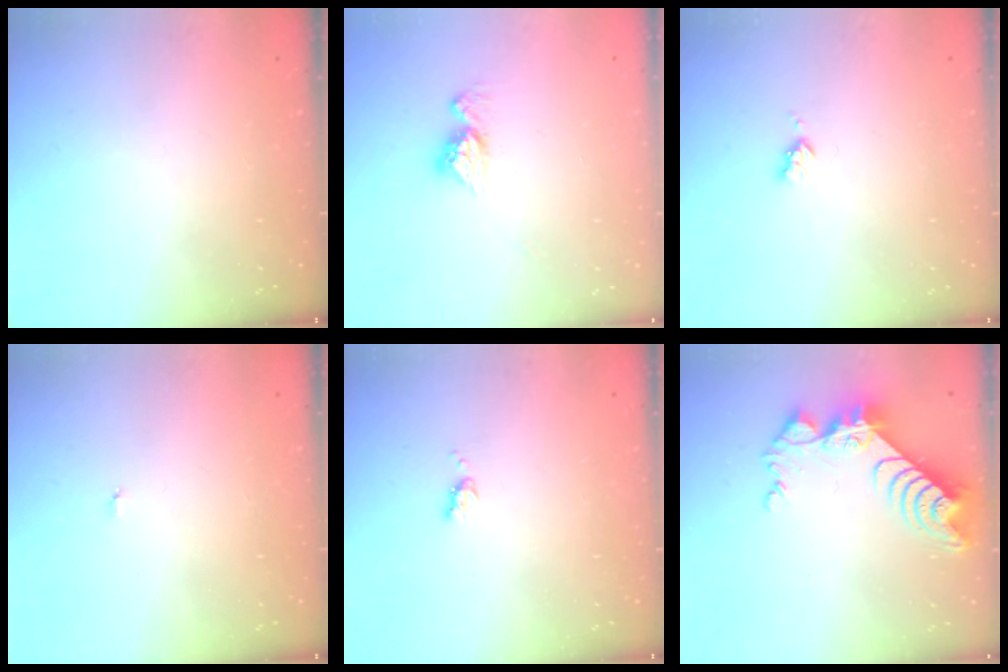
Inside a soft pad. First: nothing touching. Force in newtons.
{"total": 9.4, "press": 9.4, "slide": 0.8}
{"total": 3.0, "press": 3.0, "slide": 0.3}
{"total": 2.9, "press": 2.9, "slide": 0.3}
{"total": 4.0, "press": 4.0, "slide": 0.6}
{"total": 11.3, "press": 11.2, "slide": 0.8}